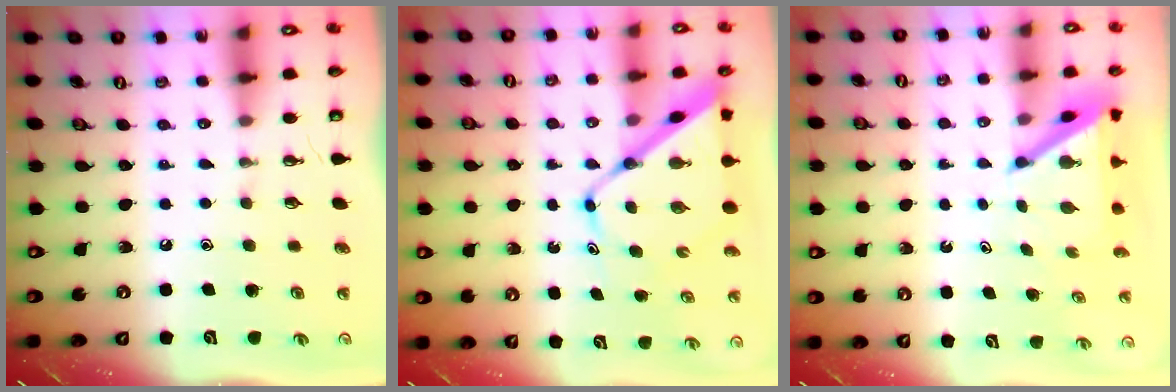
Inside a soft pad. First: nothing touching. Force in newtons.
{"total": 11.0, "press": 10.9, "slide": 0.9}
{"total": 4.6, "press": 4.6, "slide": 0.2}